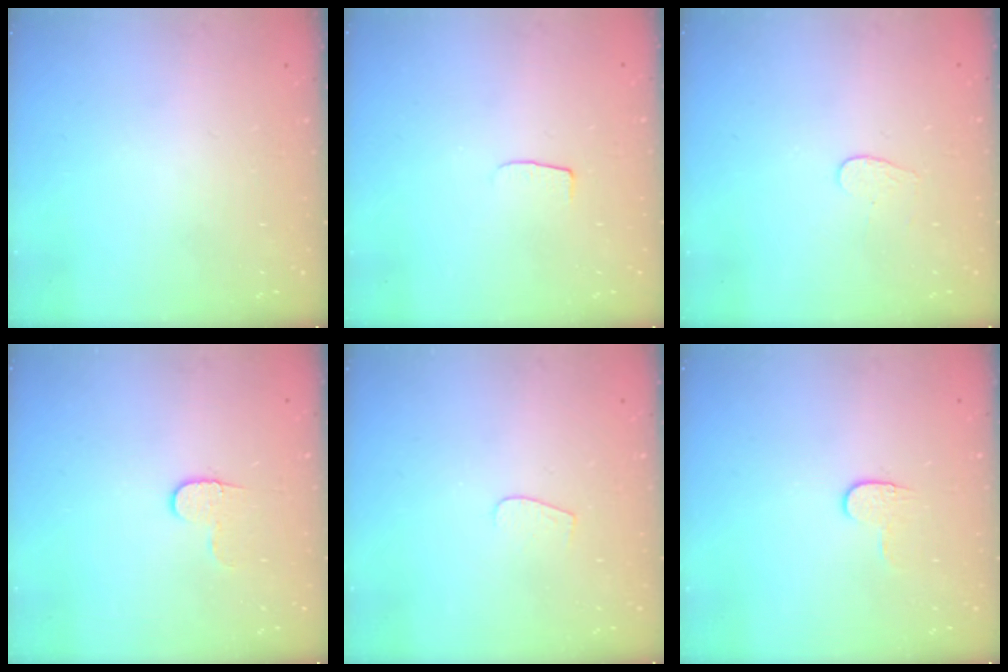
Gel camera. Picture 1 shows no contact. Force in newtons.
{"total": 4.0, "press": 4.0, "slide": 0.2}
{"total": 3.8, "press": 3.8, "slide": 0.3}
{"total": 4.9, "press": 4.9, "slide": 0.5}
{"total": 3.7, "press": 3.7, "slide": 0.3}
{"total": 3.7, "press": 3.6, "slide": 0.4}